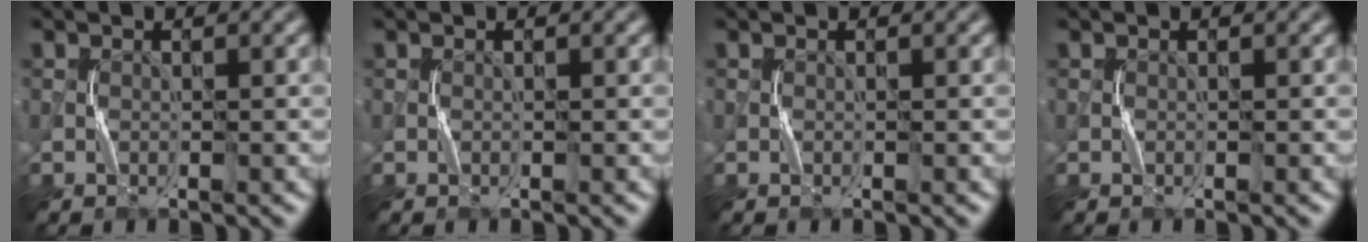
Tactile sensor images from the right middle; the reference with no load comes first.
{"total": 0.0}
{"total": 0.0}
{"total": 0.0}